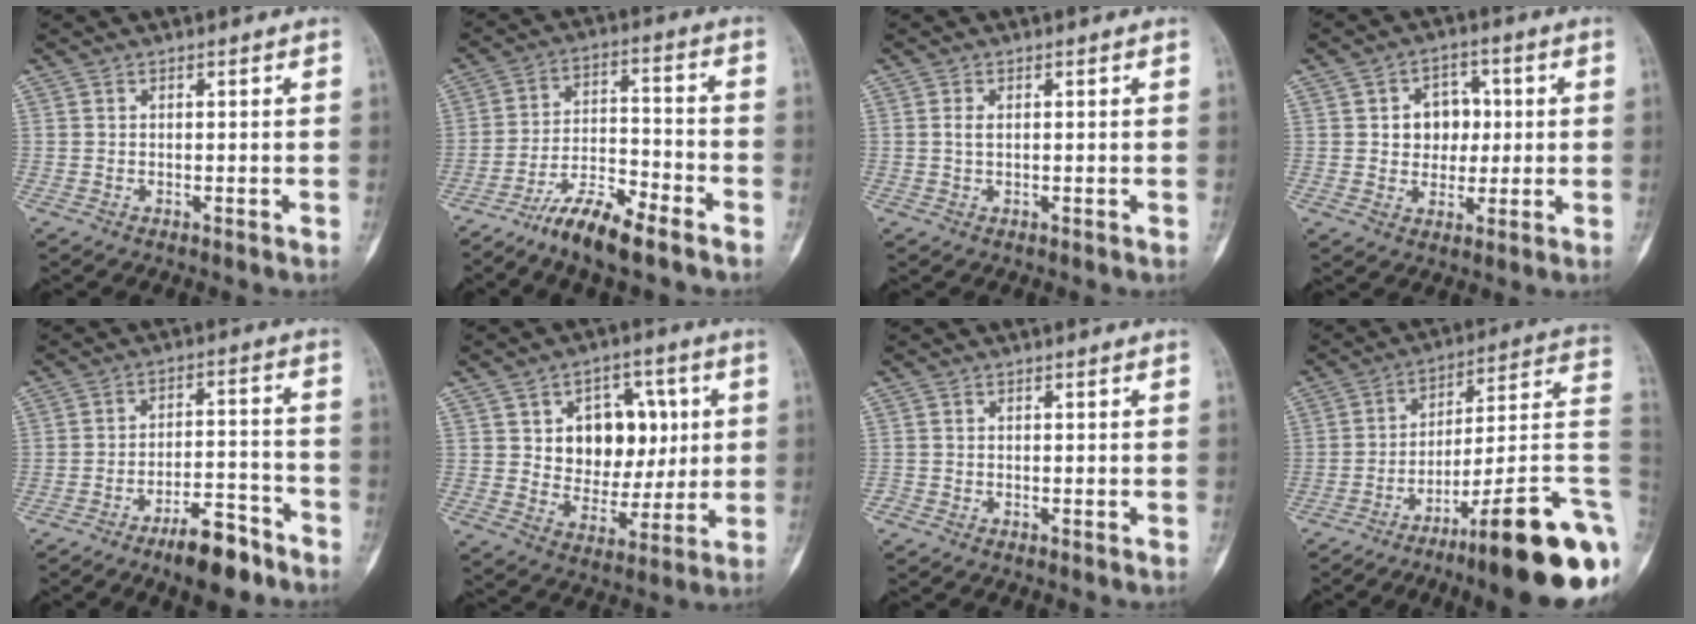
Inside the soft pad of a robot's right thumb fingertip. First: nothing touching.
{"total": 10.8, "force": [-8.0, 2.2, 6.9], "torque": [-0.132, 0.053, -0.147]}
{"total": 1.3, "force": [0.2, 0.7, 1.1], "torque": [-0.026, 0.001, 0.005]}
{"total": 7.9, "force": [1.0, 6.4, 4.5], "torque": [-0.022, 0.004, 0.013]}
{"total": 9.8, "force": [-7.0, 3.0, 6.1], "torque": [-0.087, 0.057, -0.114]}
{"total": 14.4, "force": [3.0, 10.5, 9.4], "torque": [-0.079, -0.005, 0.054]}
{"total": 0.6, "force": [-0.5, 0.3, -0.1], "torque": [0.004, 0.002, -0.015]}
{"total": 23.6, "force": [-10.8, 3.7, 20.6], "torque": [-0.210, 0.082, -0.156]}